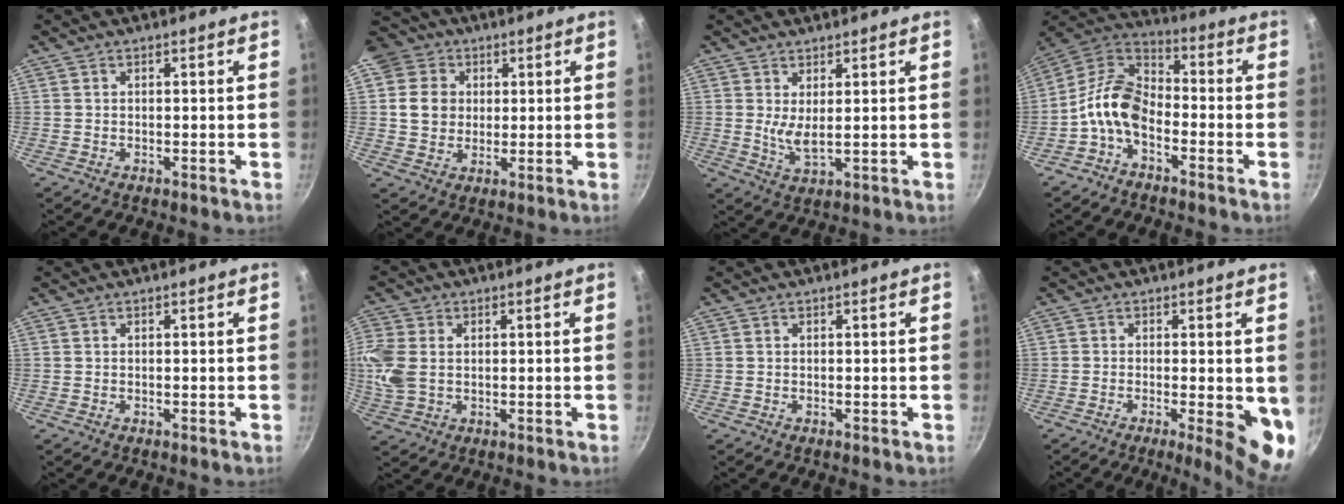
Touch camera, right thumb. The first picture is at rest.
{"total": 9.2, "force": [2.4, 8.2, 3.3], "torque": [-0.026, 0.004, 0.035]}
{"total": 4.1, "force": [1.3, 1.3, 3.7], "torque": [-0.066, -0.026, 0.027]}
{"total": 10.7, "force": [-4.2, 6.5, 7.4], "torque": [-0.133, 0.060, -0.104]}
{"total": 0.0}
{"total": 8.4, "force": [0.9, 5.9, 5.8], "torque": [-0.130, 0.003, 0.017]}
{"total": 0.0}
{"total": 9.0, "force": [-1.7, 2.5, 8.5], "torque": [-0.100, -0.009, -0.018]}